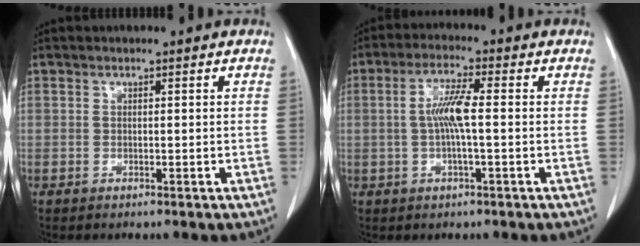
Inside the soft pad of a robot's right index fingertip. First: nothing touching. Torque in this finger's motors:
{"motor_torque": [1.15, -0.15, 0.54, 0.07]}